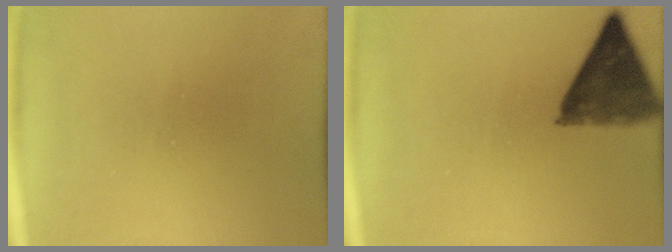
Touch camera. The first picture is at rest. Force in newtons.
{"total": 8.2}